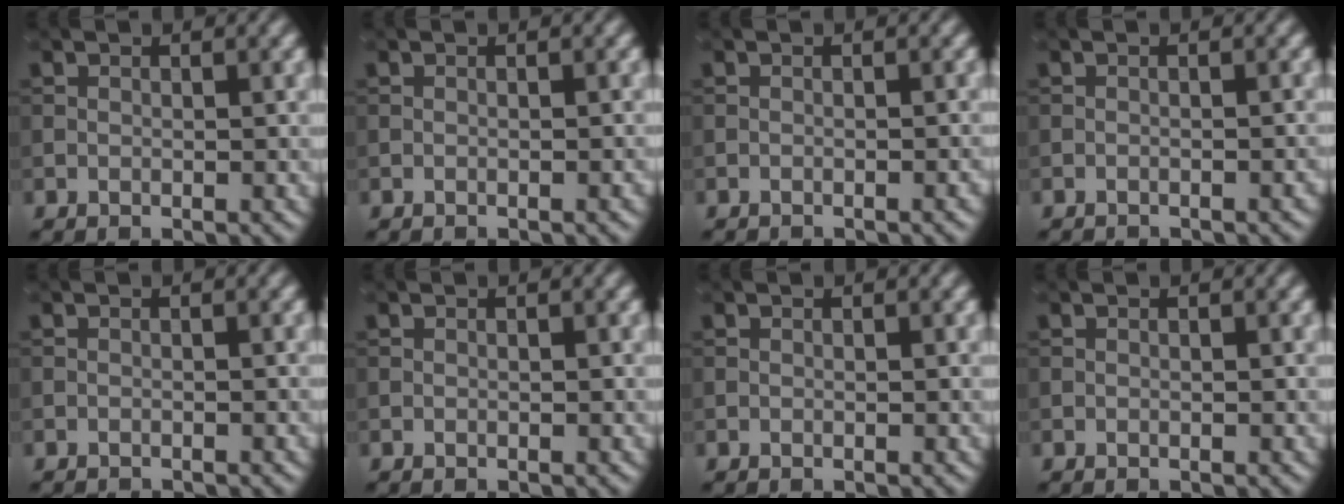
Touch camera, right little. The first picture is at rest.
{"total": 0.6, "force": [-0.5, 0.1, 0.3], "torque": [0.000, 0.001, -0.010]}
{"total": 1.5, "force": [-1.4, 0.3, 0.5], "torque": [0.004, -0.003, -0.023]}
{"total": 2.2, "force": [-2.1, 0.3, 0.5], "torque": [0.003, -0.003, -0.030]}
{"total": 1.4, "force": [-1.3, 0.2, 0.2], "torque": [0.005, -0.005, -0.022]}
{"total": 0.0}
{"total": 0.0}
{"total": 0.0}